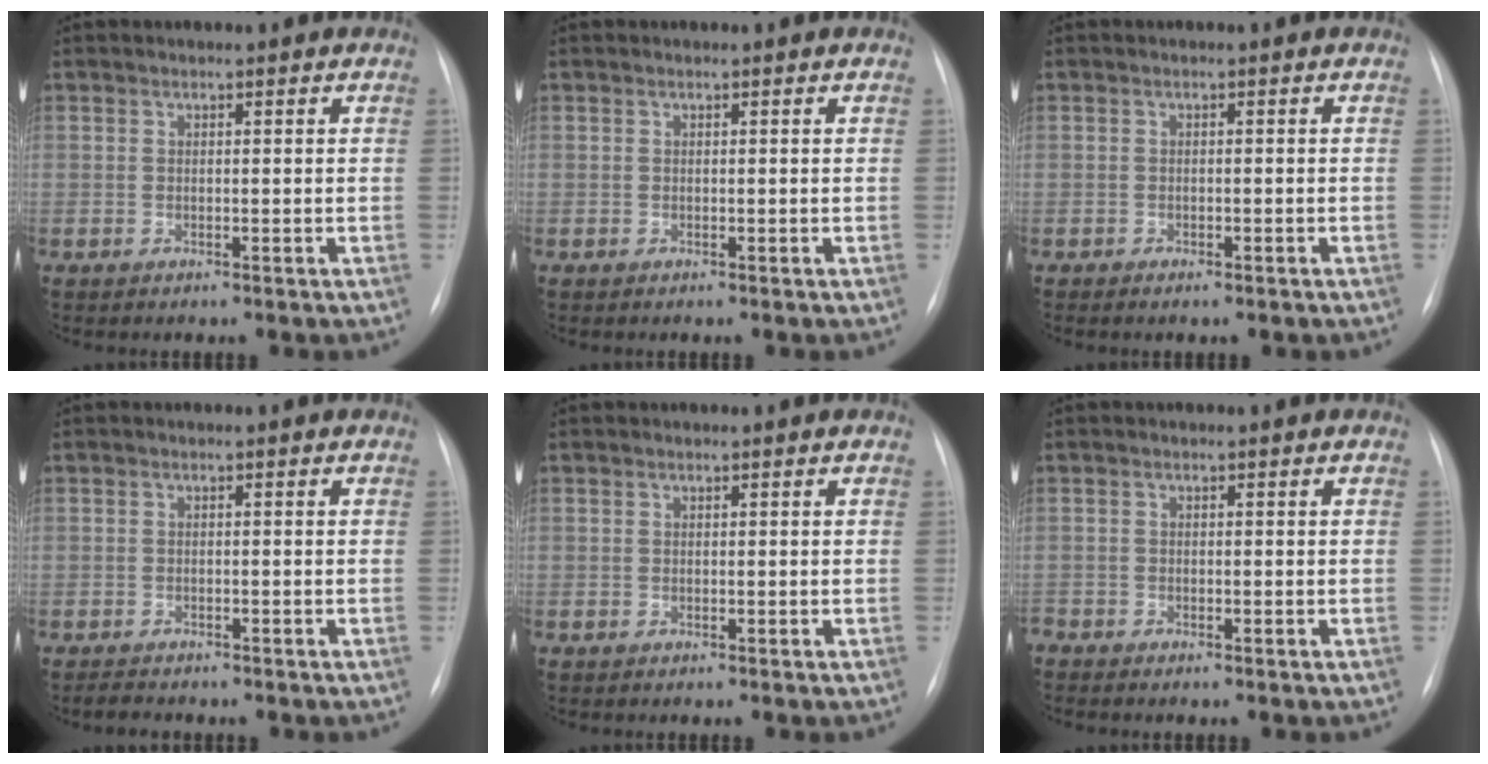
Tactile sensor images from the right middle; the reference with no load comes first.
{"total": 0.0}
{"total": 1.0, "force": [-0.7, 0.4, 0.7], "torque": [-0.013, -0.001, -0.005]}
{"total": 1.5, "force": [-1.4, 0.5, 0.3], "torque": [-0.010, -0.005, -0.020]}
{"total": 0.0}
{"total": 0.8, "force": [-0.8, 0.1, -0.1], "torque": [0.007, 0.000, -0.015]}